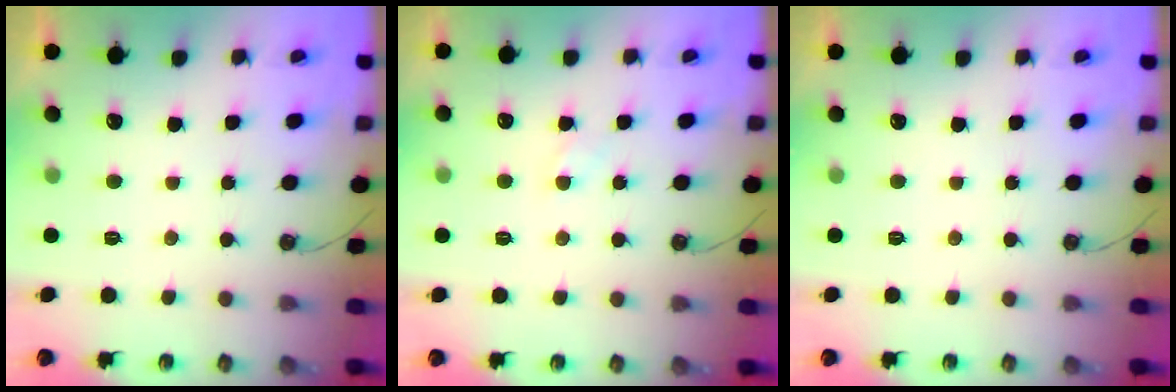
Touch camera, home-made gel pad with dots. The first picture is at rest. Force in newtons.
{"total": 2.9, "press": 2.8, "slide": 0.4}
{"total": 0.0}